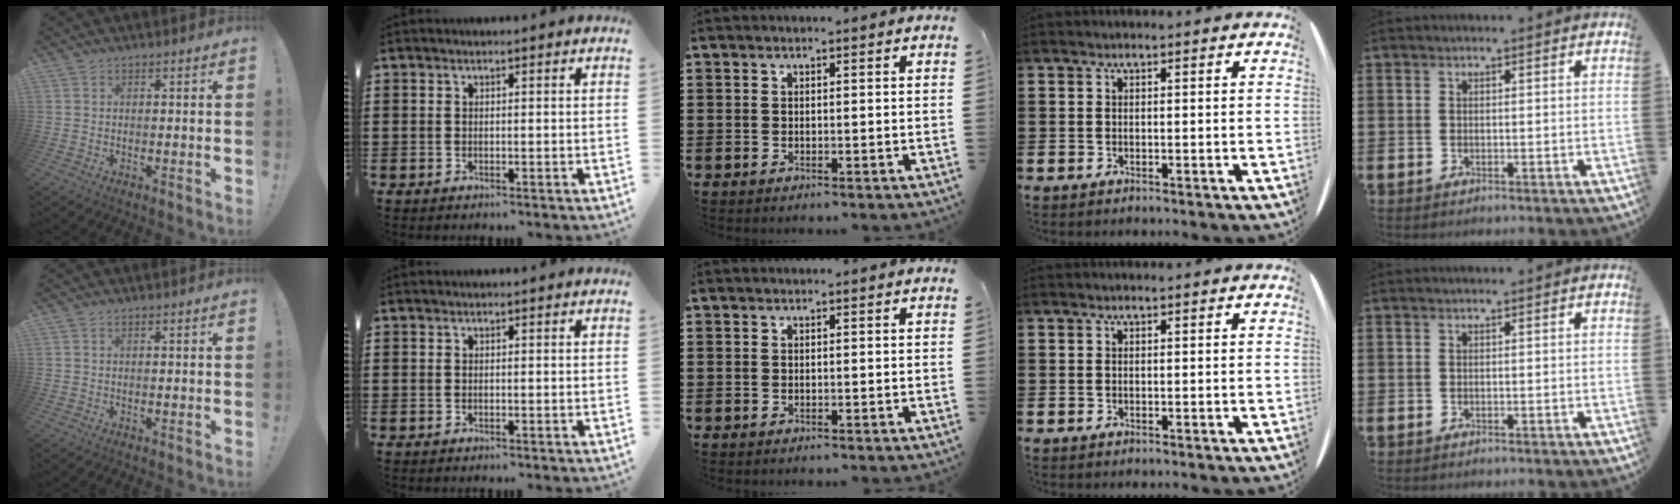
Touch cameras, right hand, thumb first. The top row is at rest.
{}